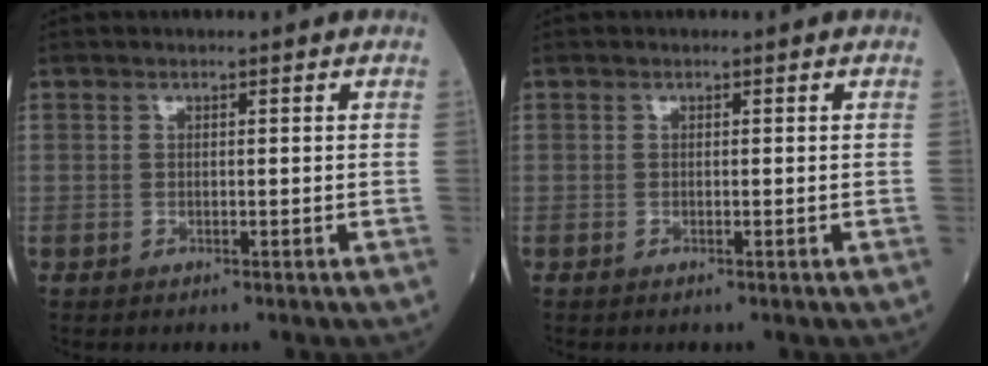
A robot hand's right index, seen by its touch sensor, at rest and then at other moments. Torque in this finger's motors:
{"motor_torque": [0.00, 0.00, 0.00, 0.00]}